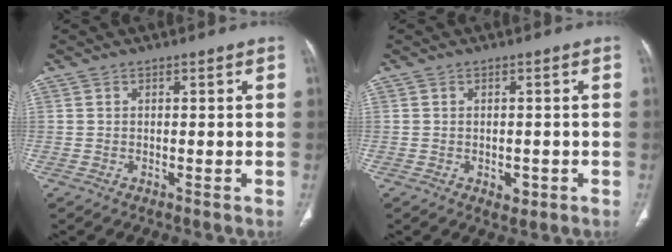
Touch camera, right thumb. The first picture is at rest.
{"total": 2.1, "force": [-0.7, 1.5, 1.3], "torque": [-0.007, 0.002, -0.004]}